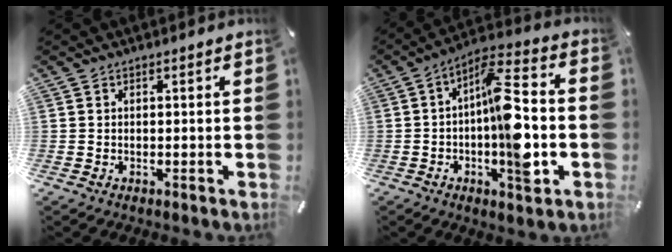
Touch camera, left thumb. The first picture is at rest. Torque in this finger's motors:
{"motor_torque": [1.83, 3.18, 0.80, 0.38, 0.62]}